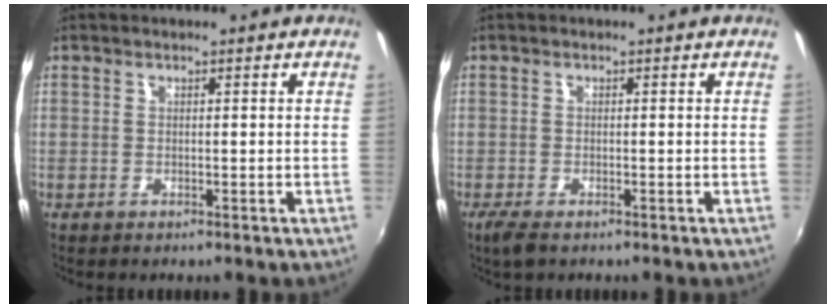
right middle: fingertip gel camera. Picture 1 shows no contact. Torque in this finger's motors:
{"motor_torque": [0.73, -0.76, 0.16, 0.07]}